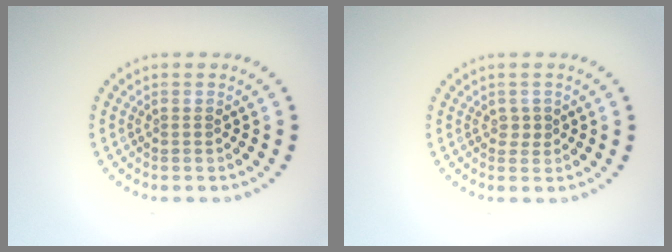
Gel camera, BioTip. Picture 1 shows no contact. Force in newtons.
{"total": 0.8, "press": 0.8, "slide": 0.2}